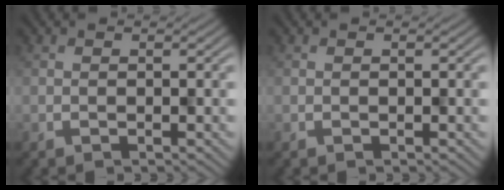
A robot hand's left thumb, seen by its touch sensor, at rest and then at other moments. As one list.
[{"total": 0.0}]